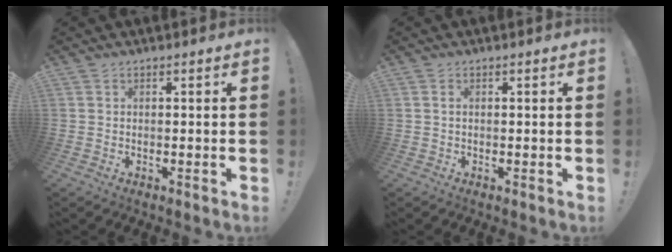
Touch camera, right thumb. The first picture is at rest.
{"total": 0.6, "force": [0.1, 0.3, 0.5], "torque": [-0.012, 0.003, 0.001]}